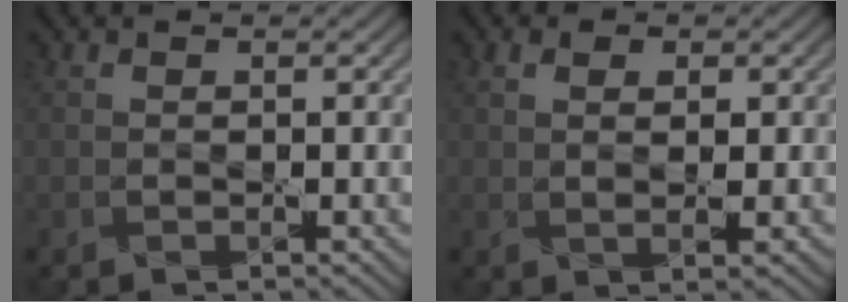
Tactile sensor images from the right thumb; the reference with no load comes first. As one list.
[{"total": 3.0, "force": [0.9, 1.5, 2.5], "torque": [-0.037, -0.007, 0.013]}]